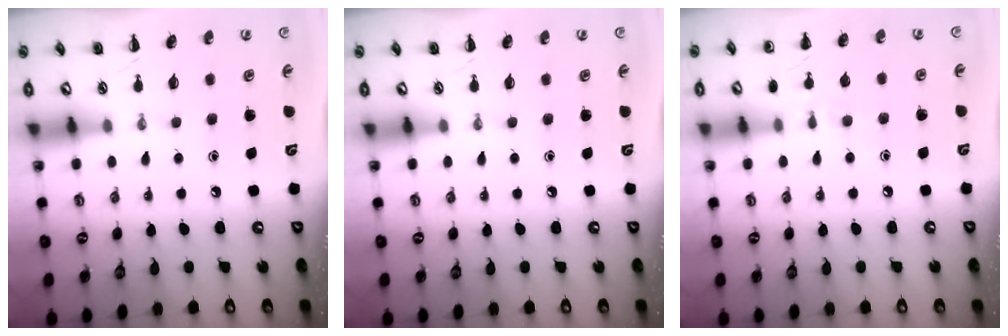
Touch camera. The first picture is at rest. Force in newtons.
{"total": 0.0}
{"total": 7.1, "press": 6.8, "slide": 2.1}